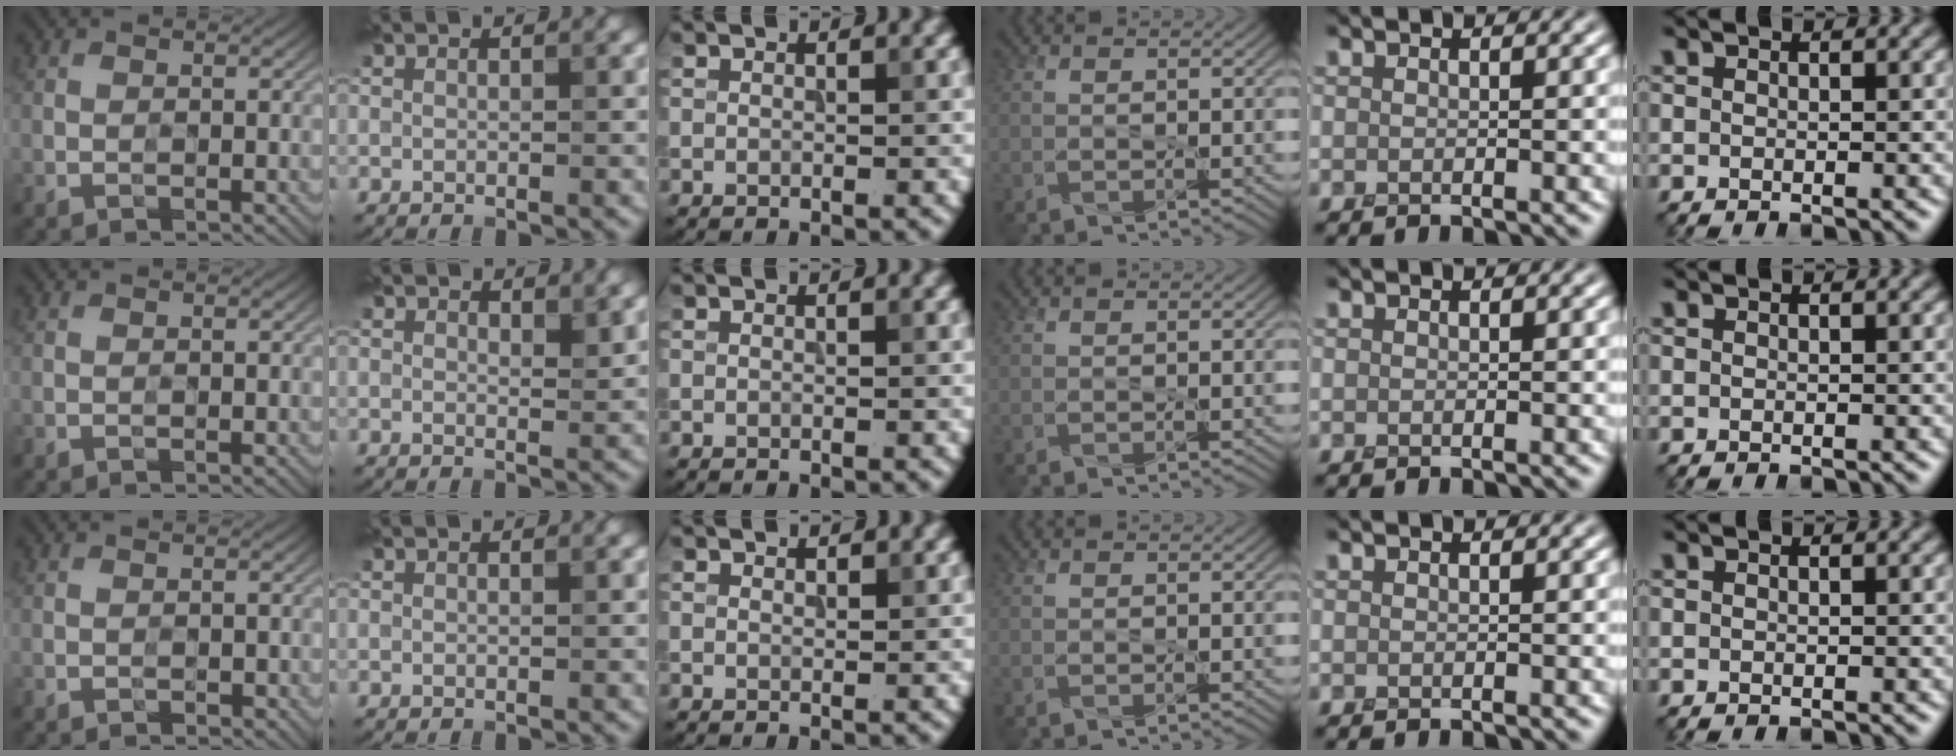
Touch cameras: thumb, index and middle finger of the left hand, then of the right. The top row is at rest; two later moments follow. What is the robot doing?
{"motion": "peel", "object": "cling film"}